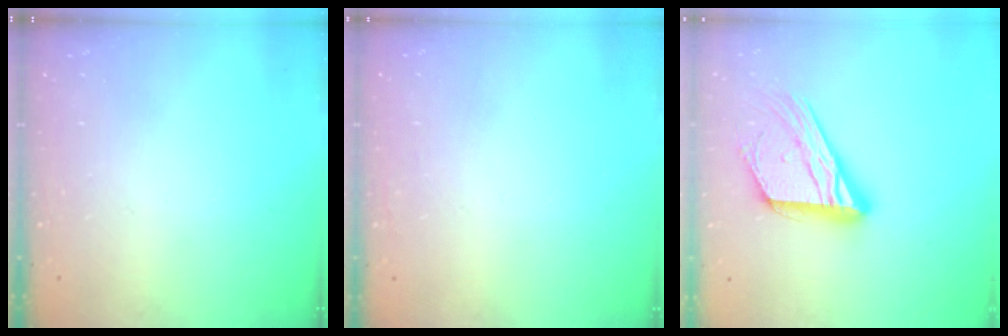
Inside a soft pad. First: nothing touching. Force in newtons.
{"total": 1.6, "press": 1.6, "slide": 0.1}
{"total": 18.7, "press": 18.6, "slide": 1.8}